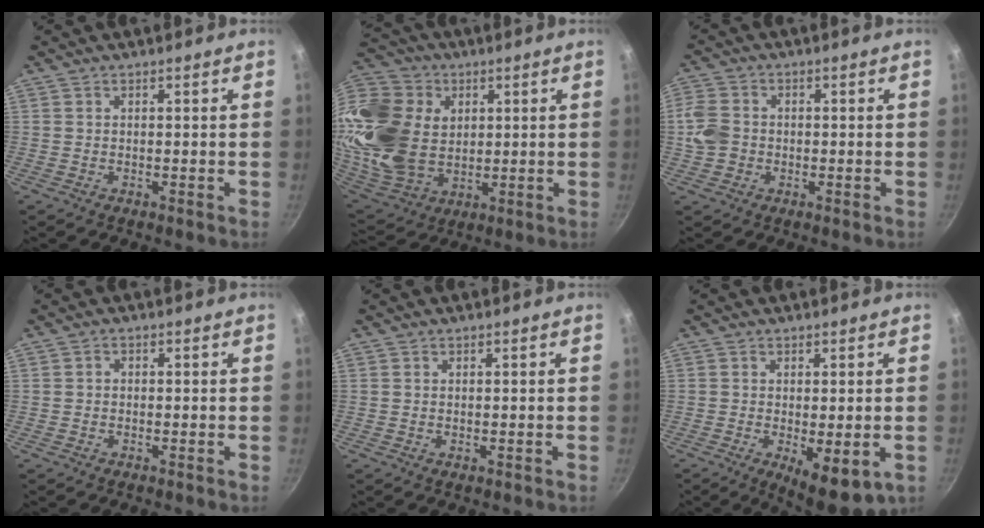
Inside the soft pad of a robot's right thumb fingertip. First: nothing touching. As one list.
[{"total": 25.4, "force": [6.3, 19.0, 15.5], "torque": [-0.317, -0.015, 0.131]}, {"total": 6.3, "force": [-0.8, 5.3, 3.3], "torque": [-0.060, 0.010, -0.027]}, {"total": 1.0, "force": [-0.2, 0.9, 0.4], "torque": [-0.008, 0.006, -0.004]}, {"total": 0.0}, {"total": 8.1, "force": [-2.0, 2.9, 7.3], "torque": [-0.097, -0.010, -0.015]}]